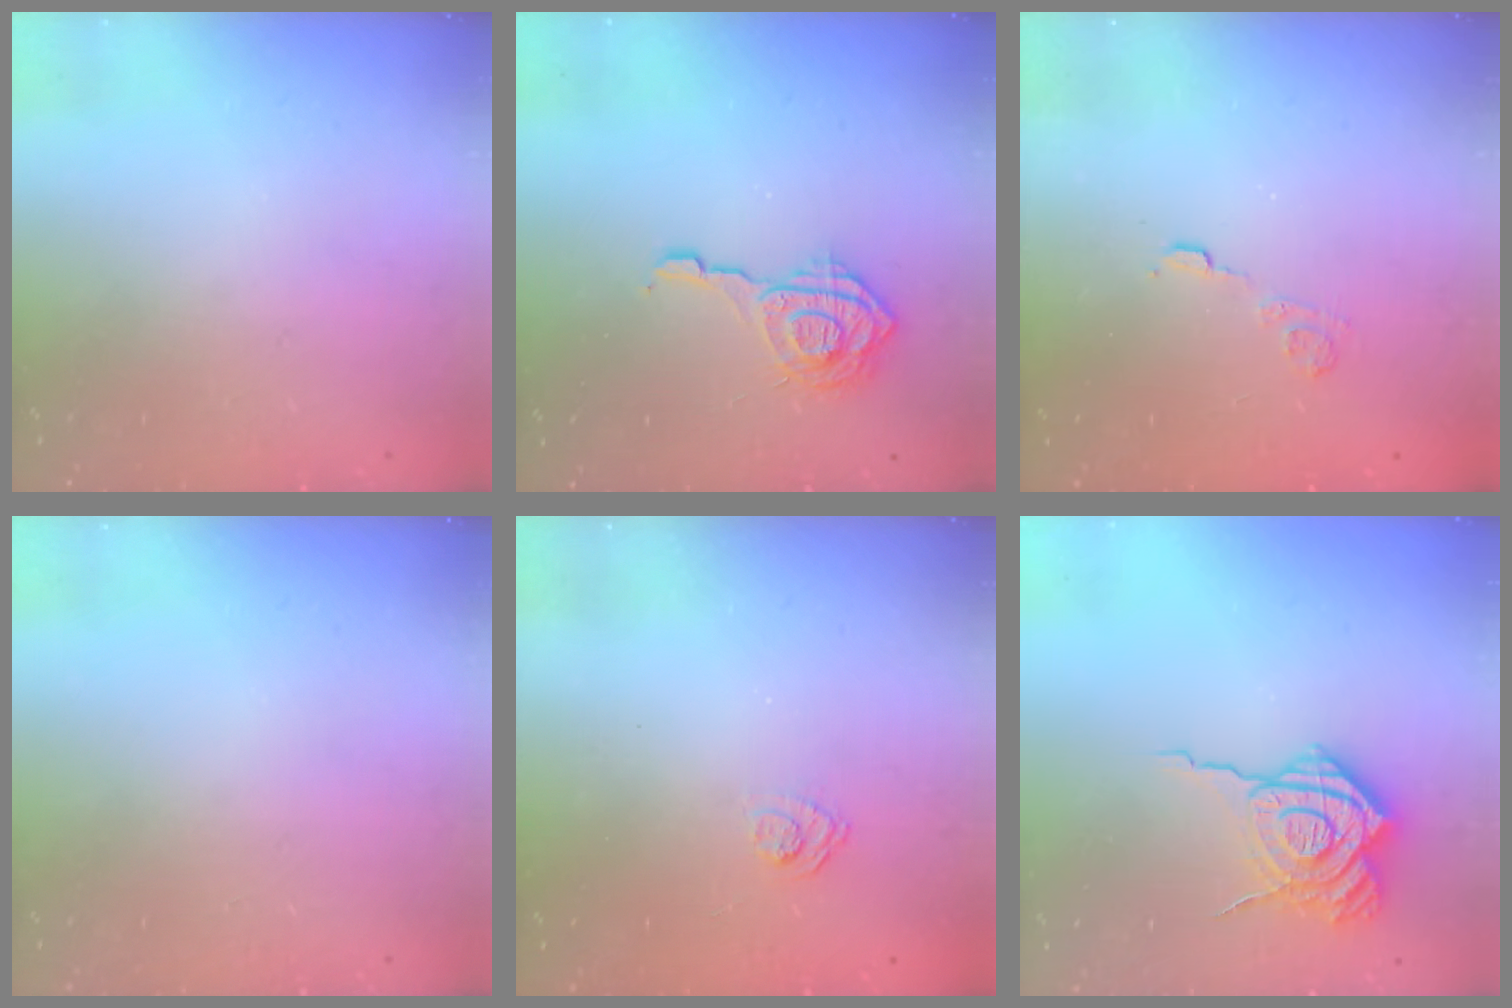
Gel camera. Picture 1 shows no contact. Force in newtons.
{"total": 12.4, "press": 12.4, "slide": 1.3}
{"total": 3.6, "press": 3.4, "slide": 1.2}
{"total": 0.0}
{"total": 3.1, "press": 2.8, "slide": 1.3}
{"total": 15.9, "press": 15.9, "slide": 1.5}